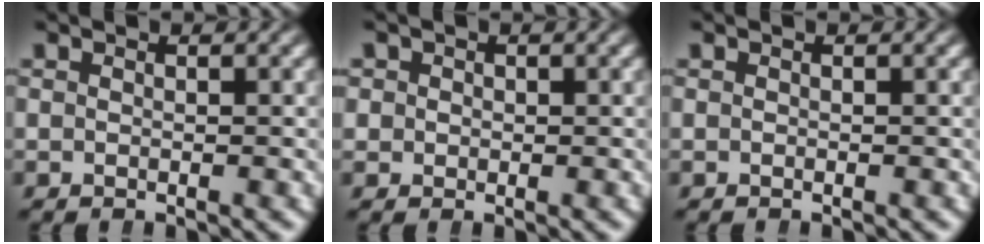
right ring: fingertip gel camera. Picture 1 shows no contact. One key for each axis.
{"total": 1.7, "fx": 0.3, "fy": 1.6, "fz": 0.4, "tx": -0.010, "ty": -0.008, "tz": 0.011}
{"total": 0.0}